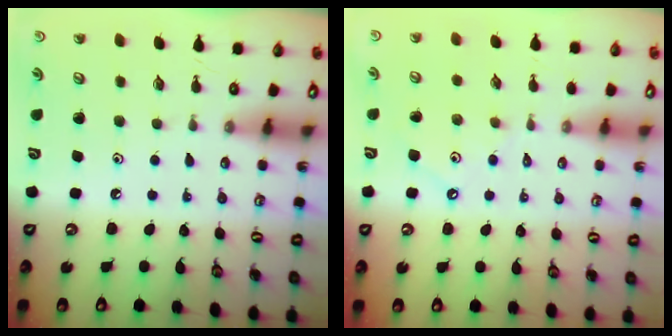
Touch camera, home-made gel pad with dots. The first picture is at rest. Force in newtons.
{"total": 1.6, "press": 1.6, "slide": 0.2}